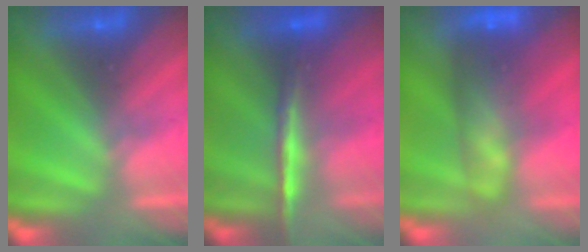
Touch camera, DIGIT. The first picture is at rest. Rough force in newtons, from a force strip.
{"total": 2.0}
{"total": 9.9}